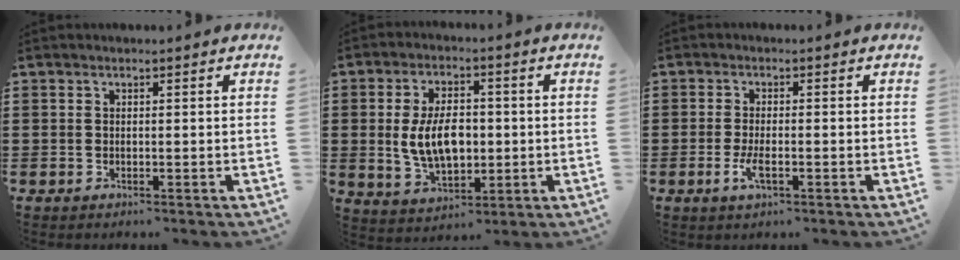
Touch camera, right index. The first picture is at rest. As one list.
[{"total": 8.4, "force": [0.0, 5.0, 6.7], "torque": [-0.134, 0.001, -0.006]}, {"total": 3.1, "force": [-1.0, 1.0, 2.7], "torque": [-0.061, -0.006, -0.021]}]